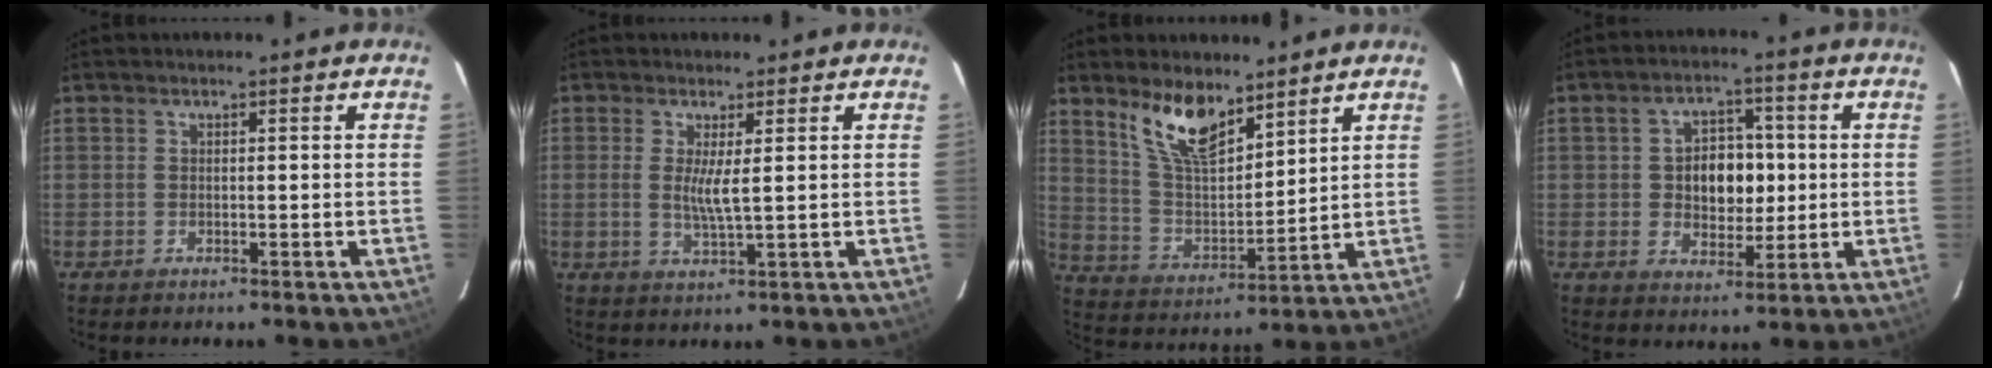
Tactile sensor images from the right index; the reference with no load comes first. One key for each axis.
{"total": 3.8, "fx": 0.6, "fy": 0.1, "fz": 3.8, "tx": -0.073, "ty": -0.010, "tz": 0.008}
{"total": 11.8, "fx": 8.3, "fy": 4.4, "fz": 7.1, "tx": -0.133, "ty": 0.000, "tz": 0.168}
{"total": 8.3, "fx": 0.3, "fy": 6.1, "fz": 5.7, "tx": -0.102, "ty": 0.015, "tz": 0.014}